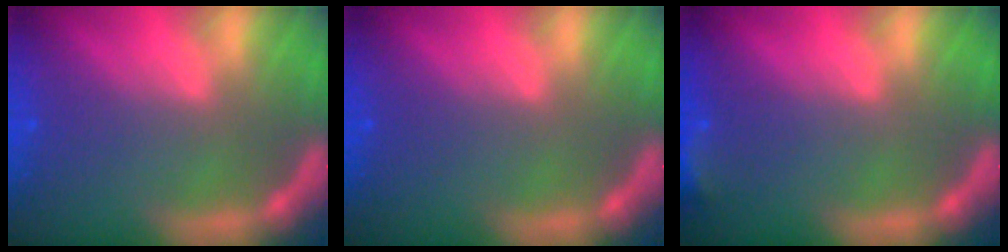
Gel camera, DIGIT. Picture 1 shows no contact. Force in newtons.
{"total": 0.0}
{"total": 2.4}